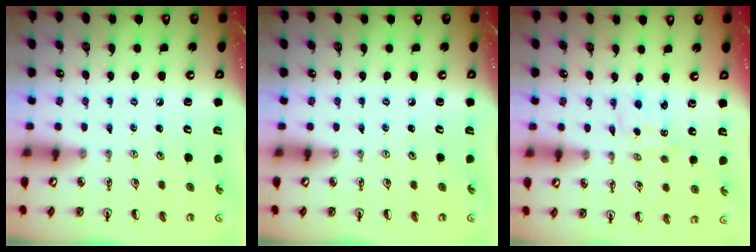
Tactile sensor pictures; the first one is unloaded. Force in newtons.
{"total": 0.0}
{"total": 0.9, "press": 0.7, "slide": 0.5}